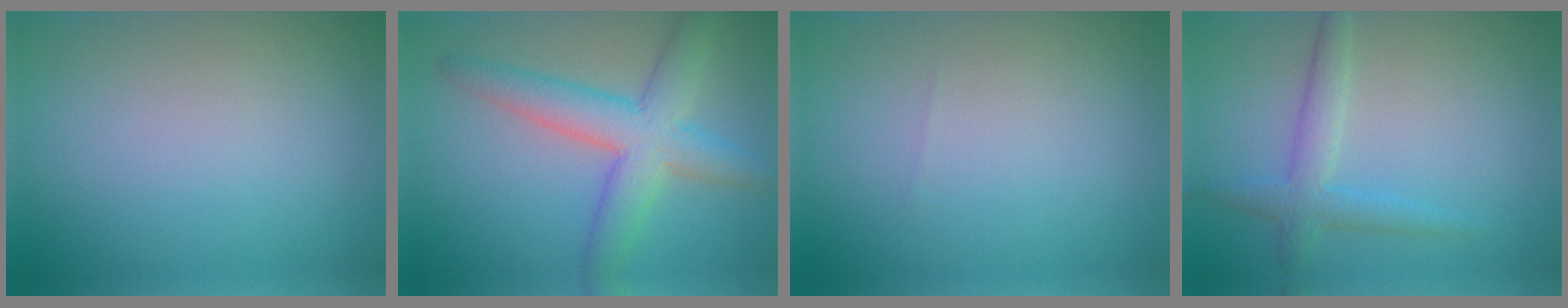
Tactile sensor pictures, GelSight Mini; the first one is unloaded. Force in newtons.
{"total": 6.2, "press": 6.2, "slide": 0.2}
{"total": 0.0}
{"total": 2.8, "press": 2.8, "slide": 0.1}